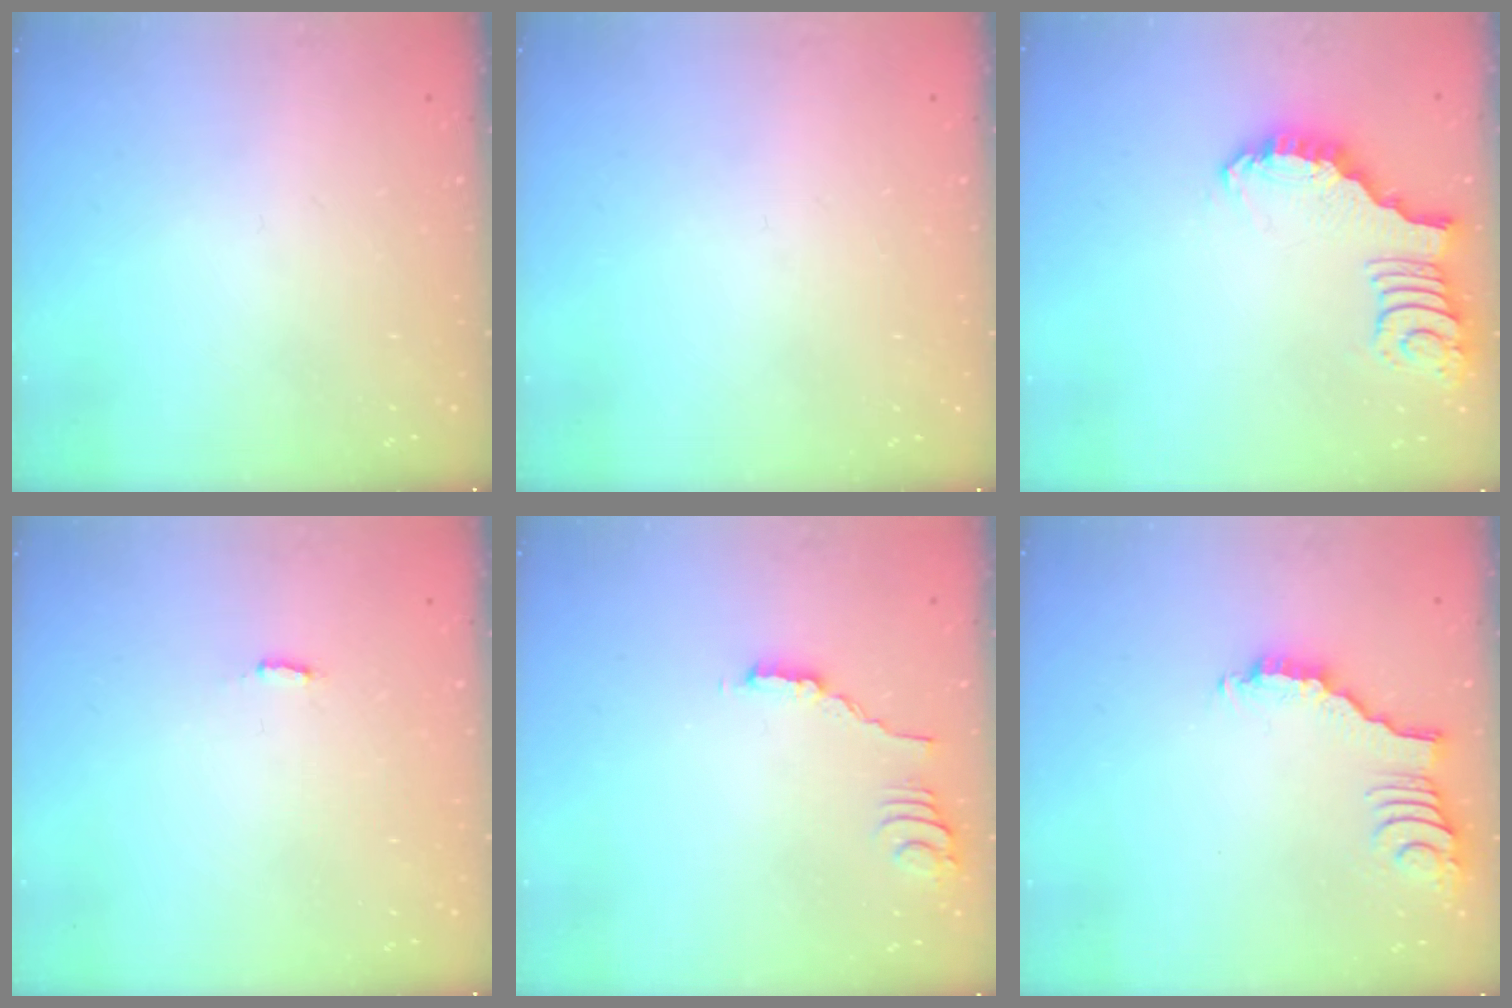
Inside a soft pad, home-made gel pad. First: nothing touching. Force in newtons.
{"total": 0.0}
{"total": 2.9, "press": 2.9, "slide": 0.1}
{"total": 3.0, "press": 2.9, "slide": 0.5}
{"total": 1.6, "press": 1.6, "slide": 0.4}
{"total": 2.8, "press": 2.8, "slide": 0.3}